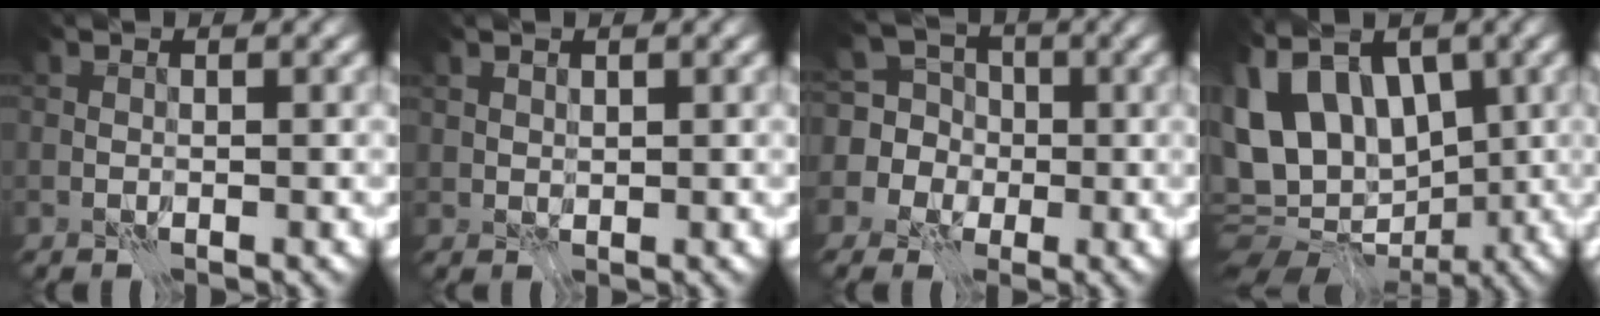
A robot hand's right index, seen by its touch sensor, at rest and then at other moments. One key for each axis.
{"total": 1.0, "fx": 0.7, "fy": 0.6, "fz": 0.3, "tx": -0.006, "ty": -0.001, "tz": 0.013}
{"total": 9.7, "fx": 0.5, "fy": 9.2, "fz": 3.0, "tx": -0.080, "ty": 0.036, "tz": -0.024}
{"total": 10.5, "fx": 1.8, "fy": 7.4, "fz": 7.3, "tx": -0.117, "ty": 0.010, "tz": 0.037}